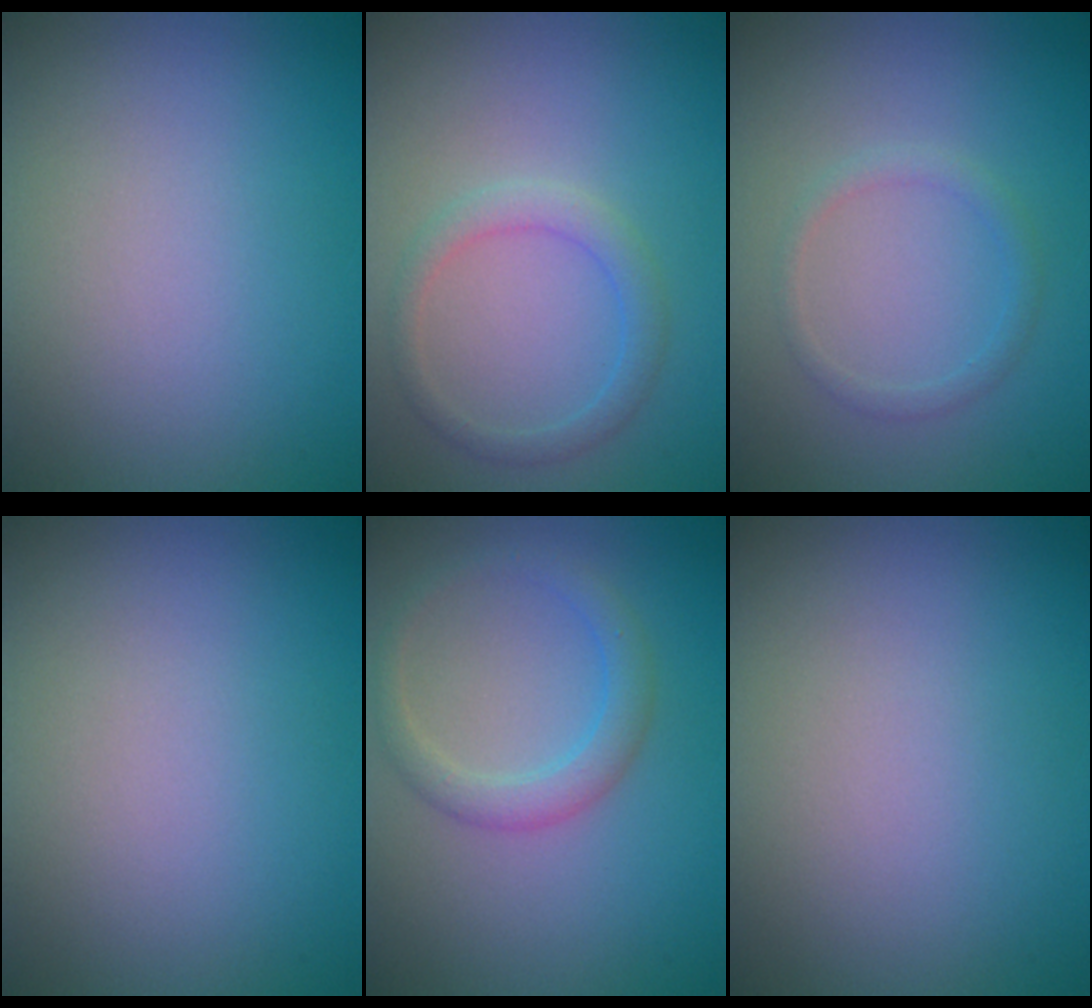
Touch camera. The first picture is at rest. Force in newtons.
{"total": 2.1, "press": 2.0, "slide": 0.3}
{"total": 1.3, "press": 1.3, "slide": 0.1}
{"total": 0.0}
{"total": 2.5, "press": 2.5, "slide": 0.0}
{"total": 0.0}